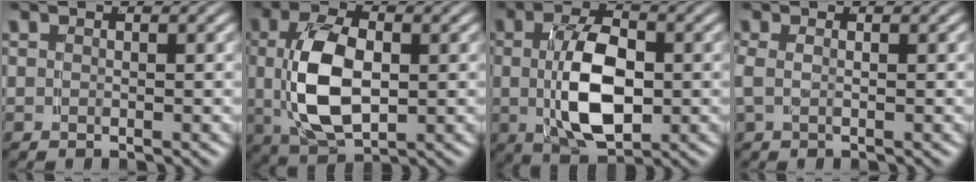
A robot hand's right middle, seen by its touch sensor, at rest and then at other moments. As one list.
[{"total": 7.8, "force": [0.0, 4.4, 6.4], "torque": [-0.146, -0.008, 0.013]}, {"total": 7.7, "force": [-0.4, 3.8, 6.7], "torque": [-0.123, -0.008, 0.001]}, {"total": 1.3, "force": [0.0, 0.5, 1.2], "torque": [-0.031, 0.000, 0.003]}]